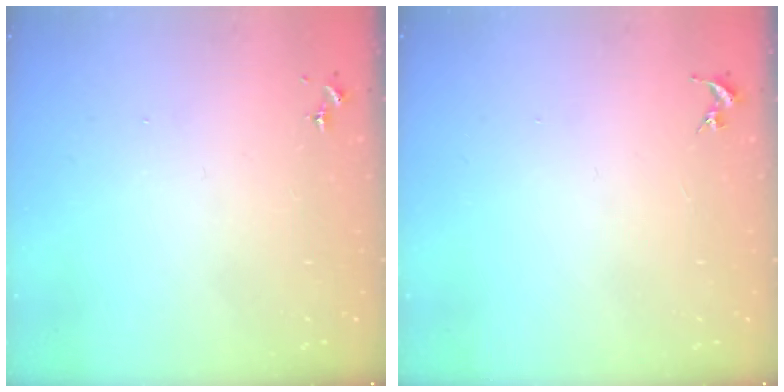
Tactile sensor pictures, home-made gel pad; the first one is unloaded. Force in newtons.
{"total": 0.0}